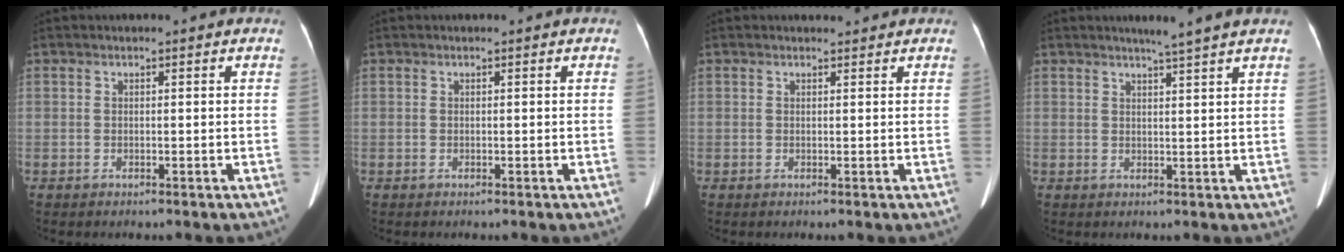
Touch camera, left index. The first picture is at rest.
{"total": 0.0}
{"total": 1.5, "force": [1.5, 0.4, 0.1], "torque": [-0.009, 0.006, 0.021]}
{"total": 3.7, "force": [3.0, -1.1, 1.8], "torque": [-0.026, -0.003, 0.043]}